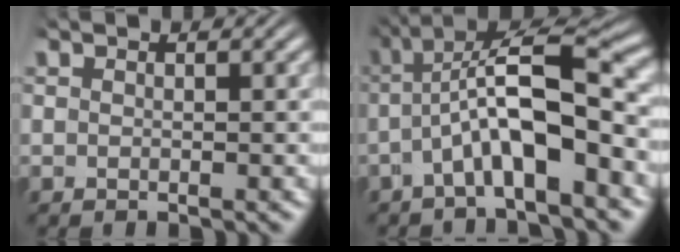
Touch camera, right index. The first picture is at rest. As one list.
[{"total": 7.3, "force": [-0.1, 2.7, 6.7], "torque": [-0.116, -0.005, 0.001]}]